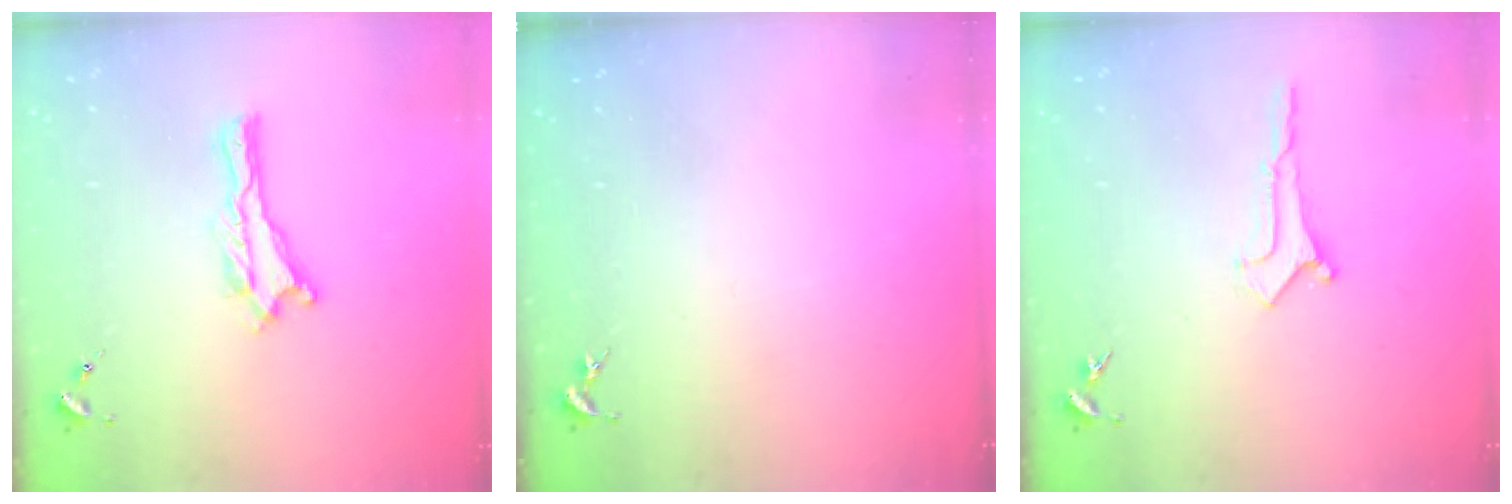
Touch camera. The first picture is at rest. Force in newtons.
{"total": 0.0}
{"total": 0.0}